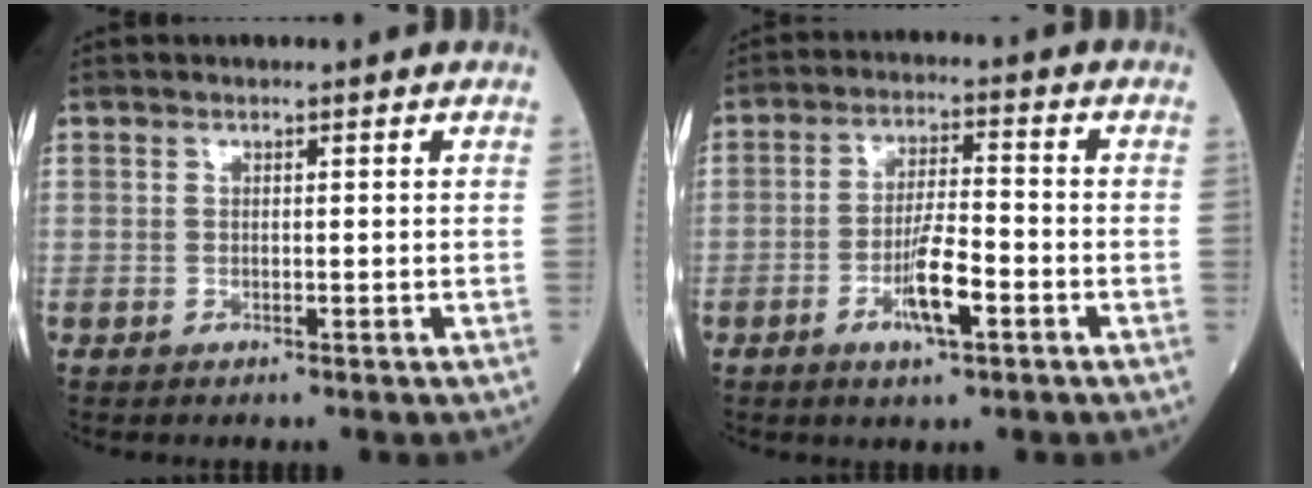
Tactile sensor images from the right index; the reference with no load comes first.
{"total": 6.7, "force": [-2.8, 1.1, 6.0], "torque": [-0.115, -0.001, -0.049]}